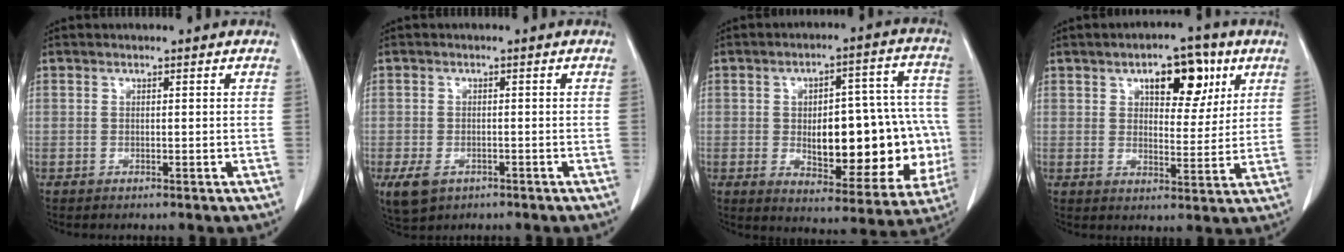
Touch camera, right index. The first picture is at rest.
{"total": 4.1, "force": [-2.0, 2.7, 2.3], "torque": [-0.047, -0.005, -0.021]}
{"total": 20.8, "force": [-2.6, 8.4, 18.8], "torque": [-0.196, 0.041, -0.005]}
{"total": 9.0, "force": [4.4, 4.0, 6.8], "torque": [-0.091, 0.012, 0.066]}